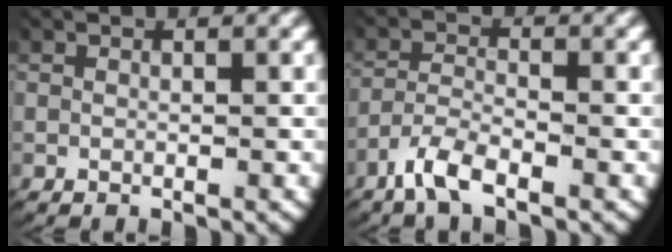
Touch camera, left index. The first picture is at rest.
{"total": 3.5, "force": [-2.6, 1.2, 2.0], "torque": [-0.054, -0.010, -0.046]}